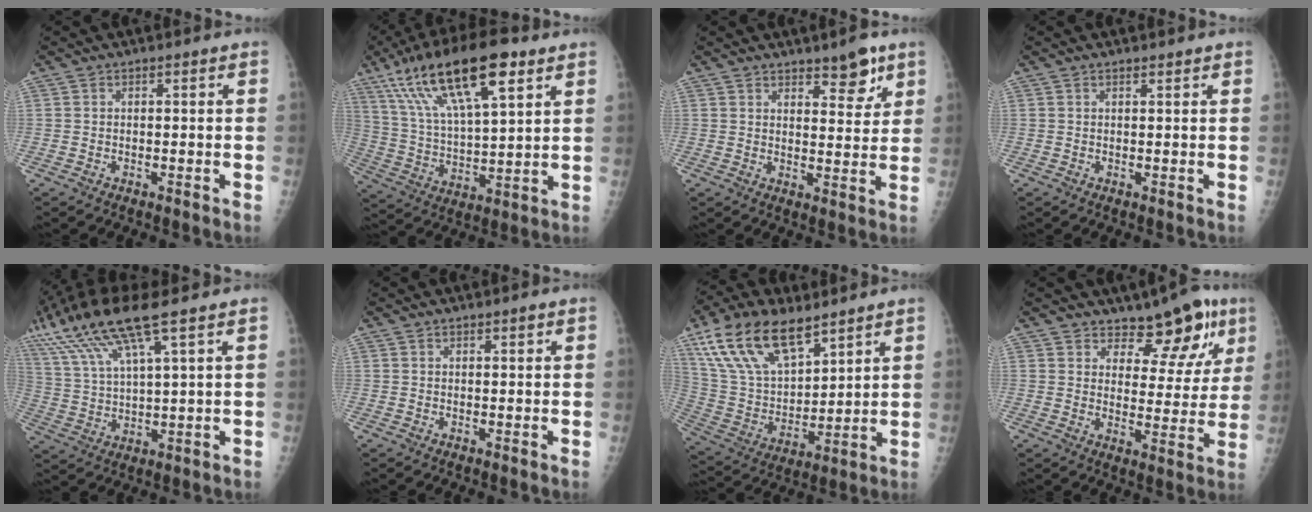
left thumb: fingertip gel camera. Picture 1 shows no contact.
{"total": 21.3, "force": [11.7, 6.6, 16.6], "torque": [-0.288, -0.017, 0.214]}
{"total": 6.3, "force": [4.3, 2.4, 3.8], "torque": [-0.028, -0.030, 0.060]}
{"total": 0.6, "force": [0.6, 0.2, 0.2], "torque": [-0.005, -0.004, 0.010]}
{"total": 15.9, "force": [9.9, 2.5, 12.1], "torque": [-0.261, -0.010, 0.196]}
{"total": 0.9, "force": [0.6, 0.2, 0.6], "torque": [-0.008, -0.002, 0.010]}
{"total": 19.0, "force": [12.2, 8.8, 11.6], "torque": [-0.192, -0.043, 0.240]}
{"total": 10.8, "force": [7.7, 5.3, 5.4], "torque": [-0.023, -0.050, 0.108]}